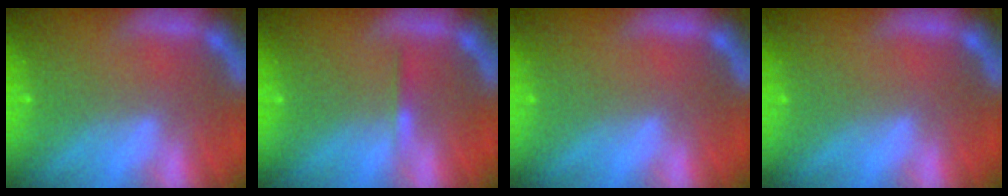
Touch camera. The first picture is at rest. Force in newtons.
{"total": 0.9}
{"total": 0.0}
{"total": 0.0}